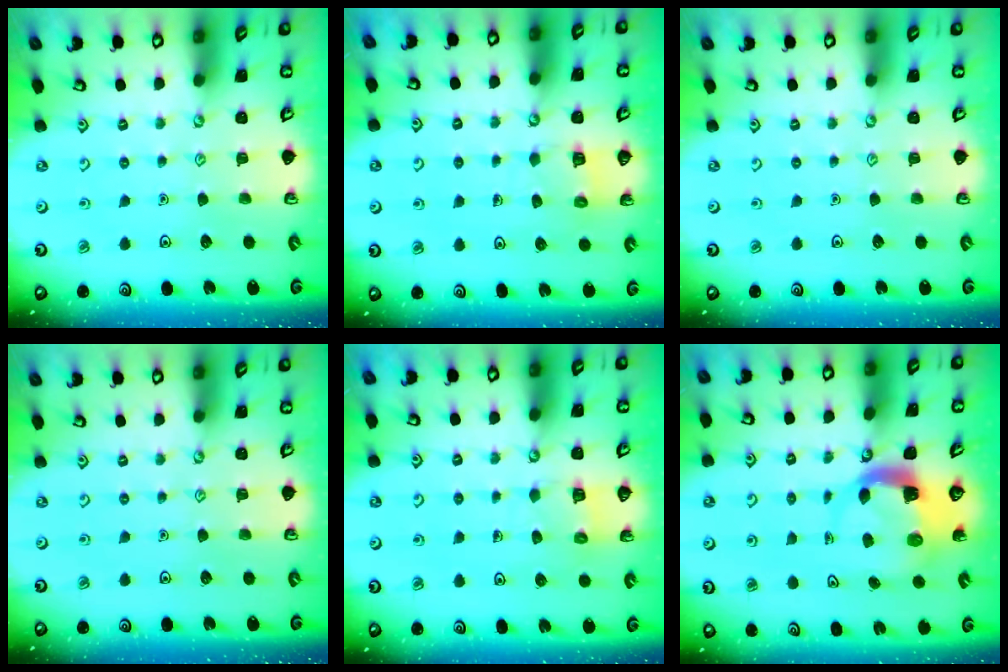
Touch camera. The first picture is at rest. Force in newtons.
{"total": 4.7, "press": 4.7, "slide": 0.4}
{"total": 0.0}
{"total": 0.0}
{"total": 4.7, "press": 4.7, "slide": 0.4}
{"total": 4.5, "press": 4.5, "slide": 0.7}